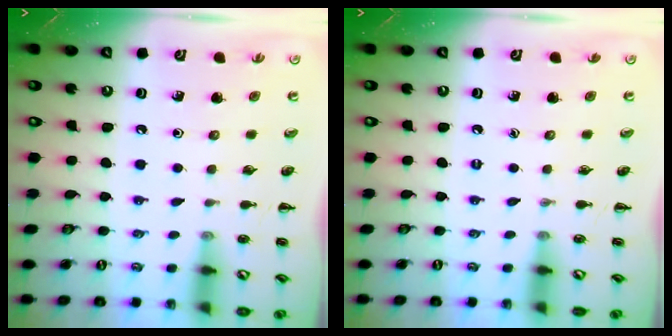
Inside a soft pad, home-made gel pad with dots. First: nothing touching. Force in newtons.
{"total": 0.0}